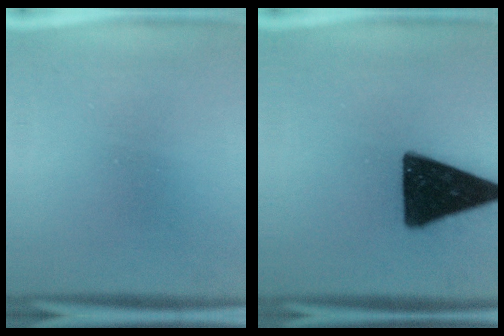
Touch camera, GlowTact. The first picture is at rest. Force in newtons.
{"total": 19.3}